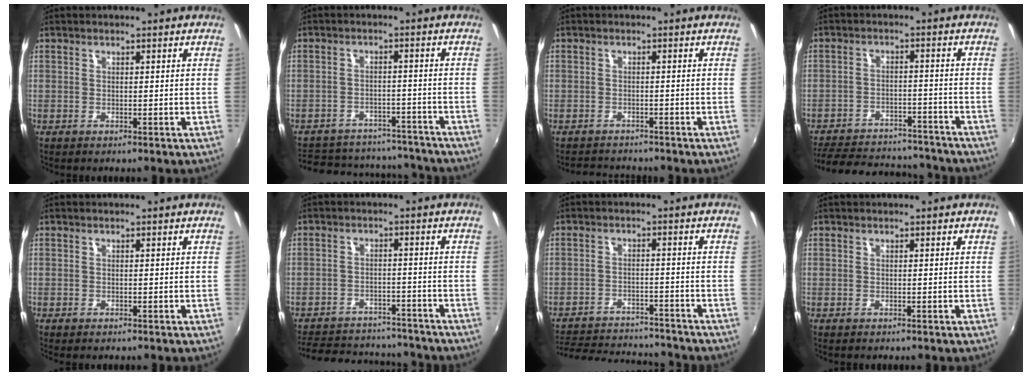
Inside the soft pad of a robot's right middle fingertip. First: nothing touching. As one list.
[{"total": 20.9, "force": [-18.0, 7.9, 7.1], "torque": [-0.158, 0.029, -0.221]}, {"total": 3.7, "force": [-3.5, 1.3, 0.3], "torque": [-0.020, 0.008, -0.058]}, {"total": 20.8, "force": [-17.9, 7.2, 7.7], "torque": [-0.173, 0.020, -0.229]}, {"total": 0.0}, {"total": 17.6, "force": [-14.8, 7.2, 6.0], "torque": [-0.146, 0.033, -0.191]}, {"total": 17.3, "force": [-15.5, 4.6, 6.3], "torque": [-0.143, -0.003, -0.214]}, {"total": 0.0}]